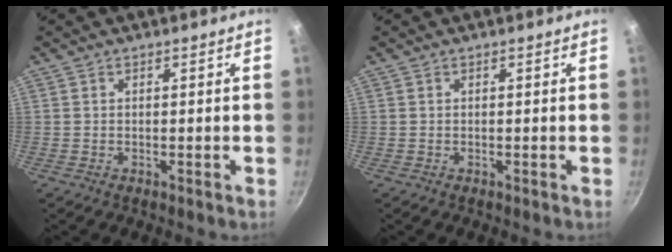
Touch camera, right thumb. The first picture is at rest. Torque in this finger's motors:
{"motor_torque": [0.00, 0.00, 0.02, 0.15, 0.01]}